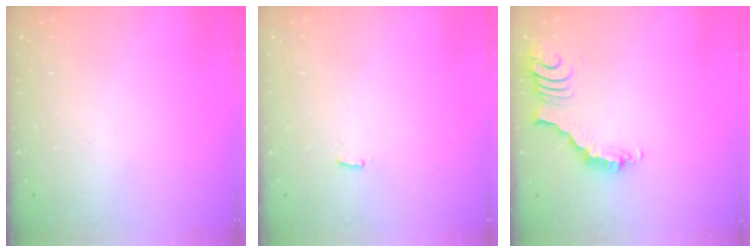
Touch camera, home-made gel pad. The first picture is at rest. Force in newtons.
{"total": 1.3, "press": 1.3, "slide": 0.3}
{"total": 3.3, "press": 3.3, "slide": 0.4}